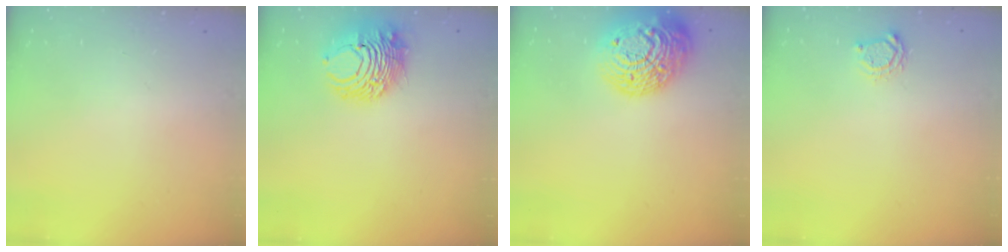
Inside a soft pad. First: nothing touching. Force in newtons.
{"total": 9.2, "press": 9.2, "slide": 0.2}
{"total": 19.7, "press": 19.7, "slide": 1.1}
{"total": 4.7, "press": 4.7, "slide": 0.6}